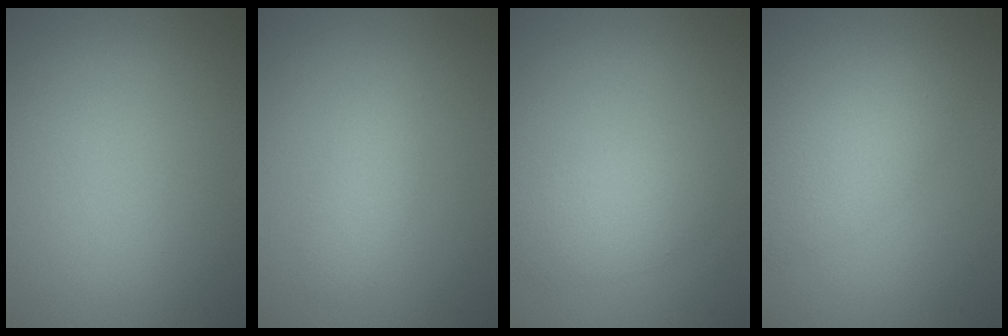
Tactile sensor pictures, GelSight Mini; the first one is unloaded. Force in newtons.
{"total": 1.9, "press": 1.9, "slide": 0.0}
{"total": 2.4, "press": 2.4, "slide": 0.0}
{"total": 2.7, "press": 2.7, "slide": 0.2}